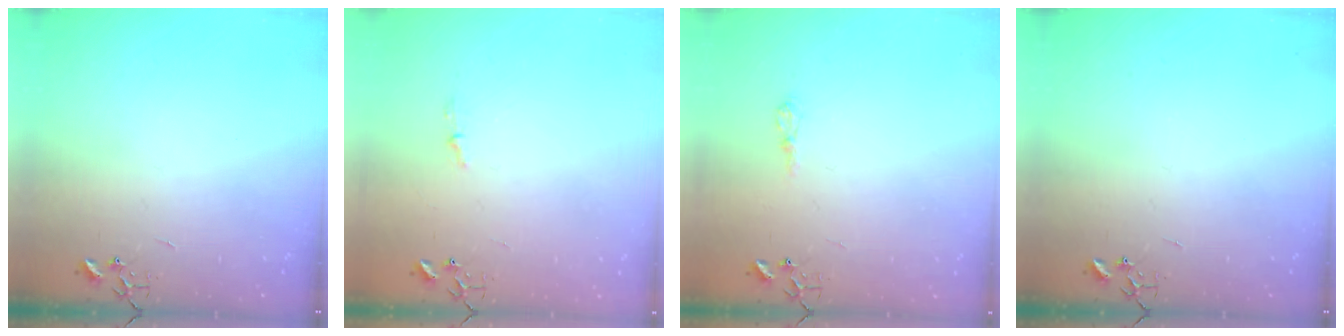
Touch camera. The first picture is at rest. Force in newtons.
{"total": 3.9, "press": 3.8, "slide": 0.4}
{"total": 6.6, "press": 6.5, "slide": 1.2}
{"total": 0.0}